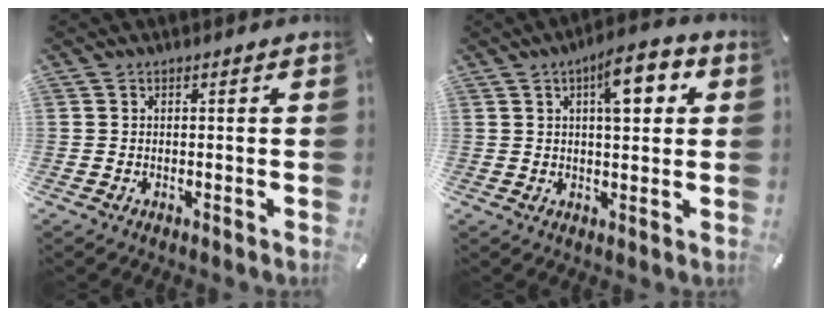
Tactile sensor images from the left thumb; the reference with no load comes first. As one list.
[{"total": 8.7, "force": [3.4, 3.5, 7.3], "torque": [-0.099, -0.010, 0.048]}]